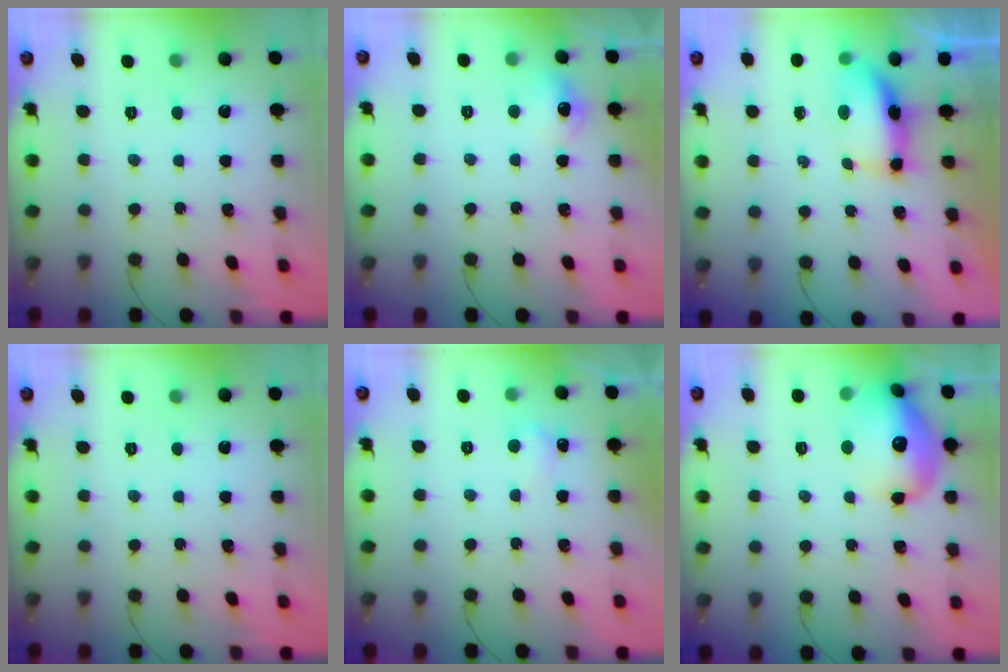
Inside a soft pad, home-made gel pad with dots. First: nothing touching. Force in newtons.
{"total": 6.8, "press": 6.8, "slide": 1.0}
{"total": 7.4, "press": 7.3, "slide": 1.1}
{"total": 0.0}
{"total": 3.5, "press": 3.4, "slide": 1.0}
{"total": 16.2, "press": 16.1, "slide": 1.9}